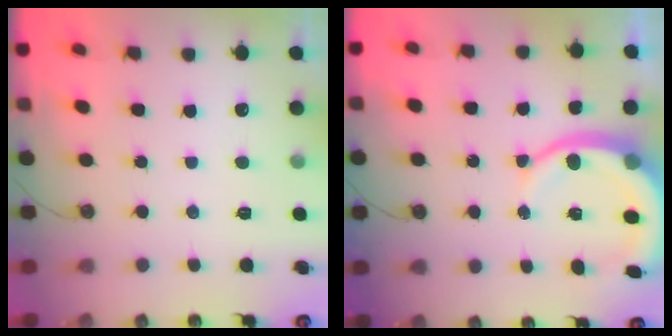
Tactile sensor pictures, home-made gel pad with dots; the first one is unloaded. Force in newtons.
{"total": 10.4, "press": 10.4, "slide": 1.3}